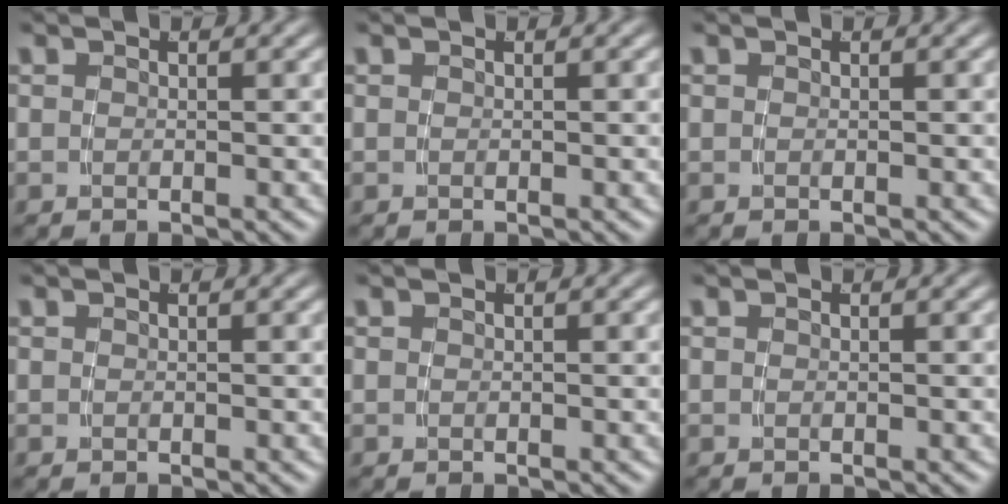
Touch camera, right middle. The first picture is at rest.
{"total": 0.0}
{"total": 0.0}
{"total": 0.0}
{"total": 0.0}
{"total": 0.0}